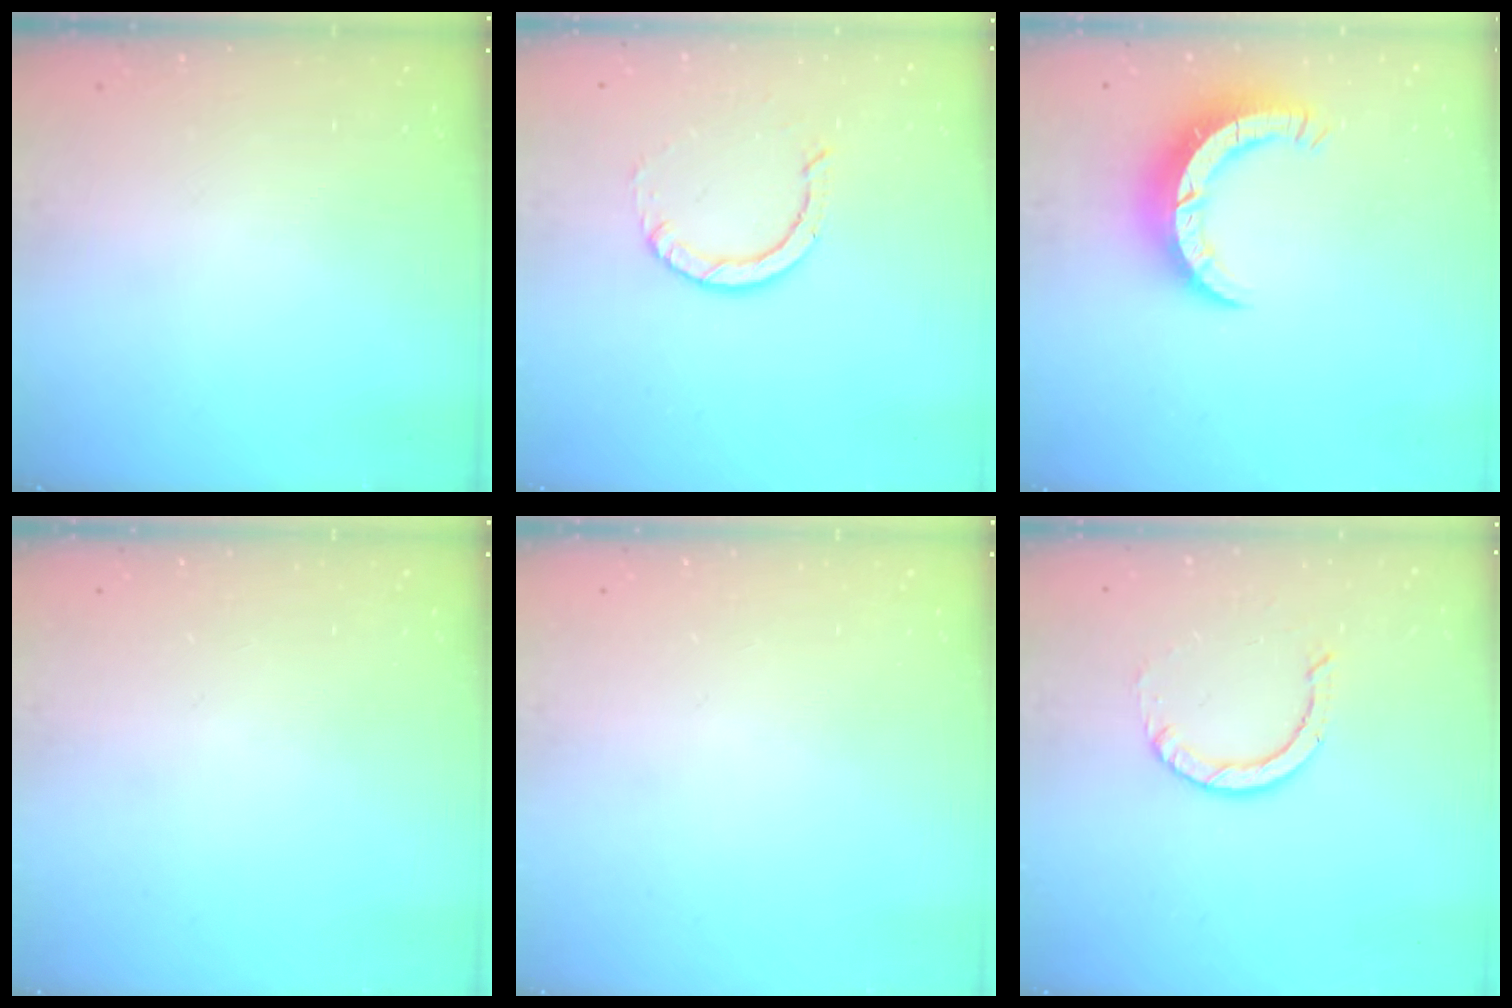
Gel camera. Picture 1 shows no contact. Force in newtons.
{"total": 2.9, "press": 2.9, "slide": 0.2}
{"total": 8.6, "press": 8.5, "slide": 0.8}
{"total": 0.0}
{"total": 0.0}
{"total": 2.9, "press": 2.9, "slide": 0.2}